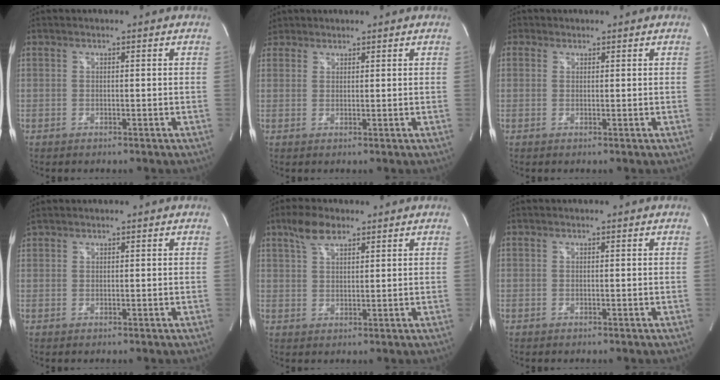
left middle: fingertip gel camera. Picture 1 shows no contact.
{"total": 3.5, "force": [2.6, 2.4, 0.1], "torque": [0.000, 0.016, 0.048]}
{"total": 1.4, "force": [0.7, 1.2, 0.1], "torque": [0.010, 0.006, 0.007]}
{"total": 1.2, "force": [1.2, 0.2, 0.1], "torque": [-0.015, 0.021, 0.030]}
{"total": 4.9, "force": [3.4, 1.8, 3.0], "torque": [-0.067, 0.014, 0.068]}
{"total": 0.0}